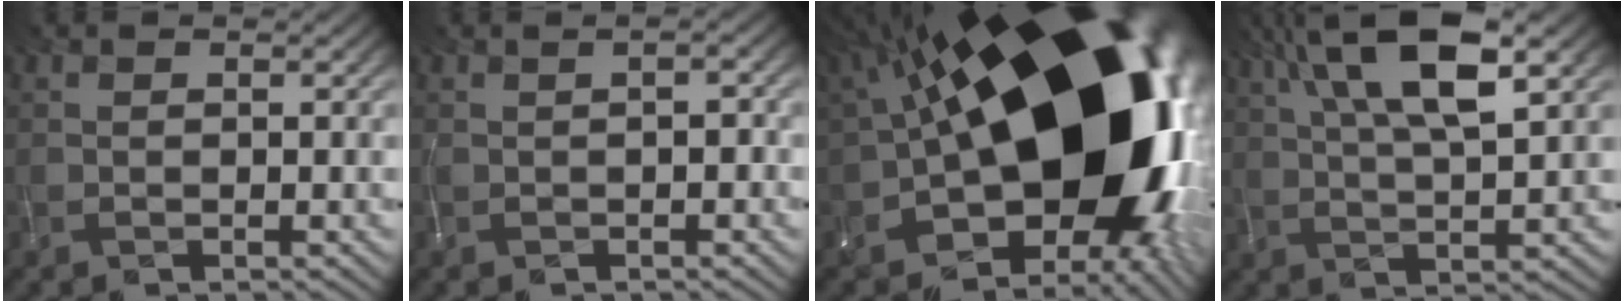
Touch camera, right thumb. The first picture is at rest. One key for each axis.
{"total": 1.2, "fx": -0.4, "fy": 0.3, "fz": 1.1, "tx": -0.026, "ty": 0.001, "tz": 0.000}
{"total": 22.8, "fx": 1.2, "fy": 14.1, "fz": 17.9, "tx": -0.295, "ty": -0.066, "tz": 0.042}
{"total": 11.8, "fx": 5.6, "fy": 3.2, "fz": 9.8, "tx": -0.192, "ty": 0.017, "tz": 0.100}